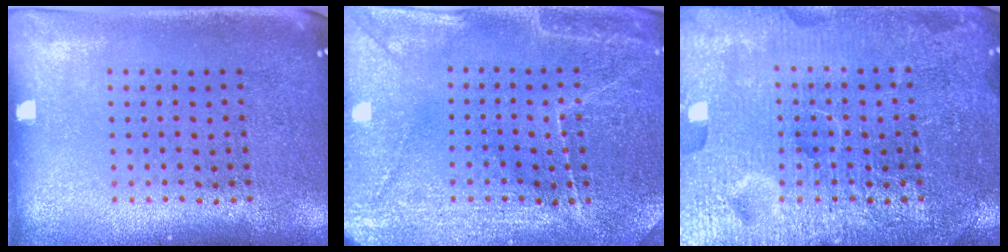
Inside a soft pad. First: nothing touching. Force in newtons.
{"total": 3.2, "press": 3.2, "slide": 0.4}
{"total": 7.0, "press": 7.0, "slide": 0.8}